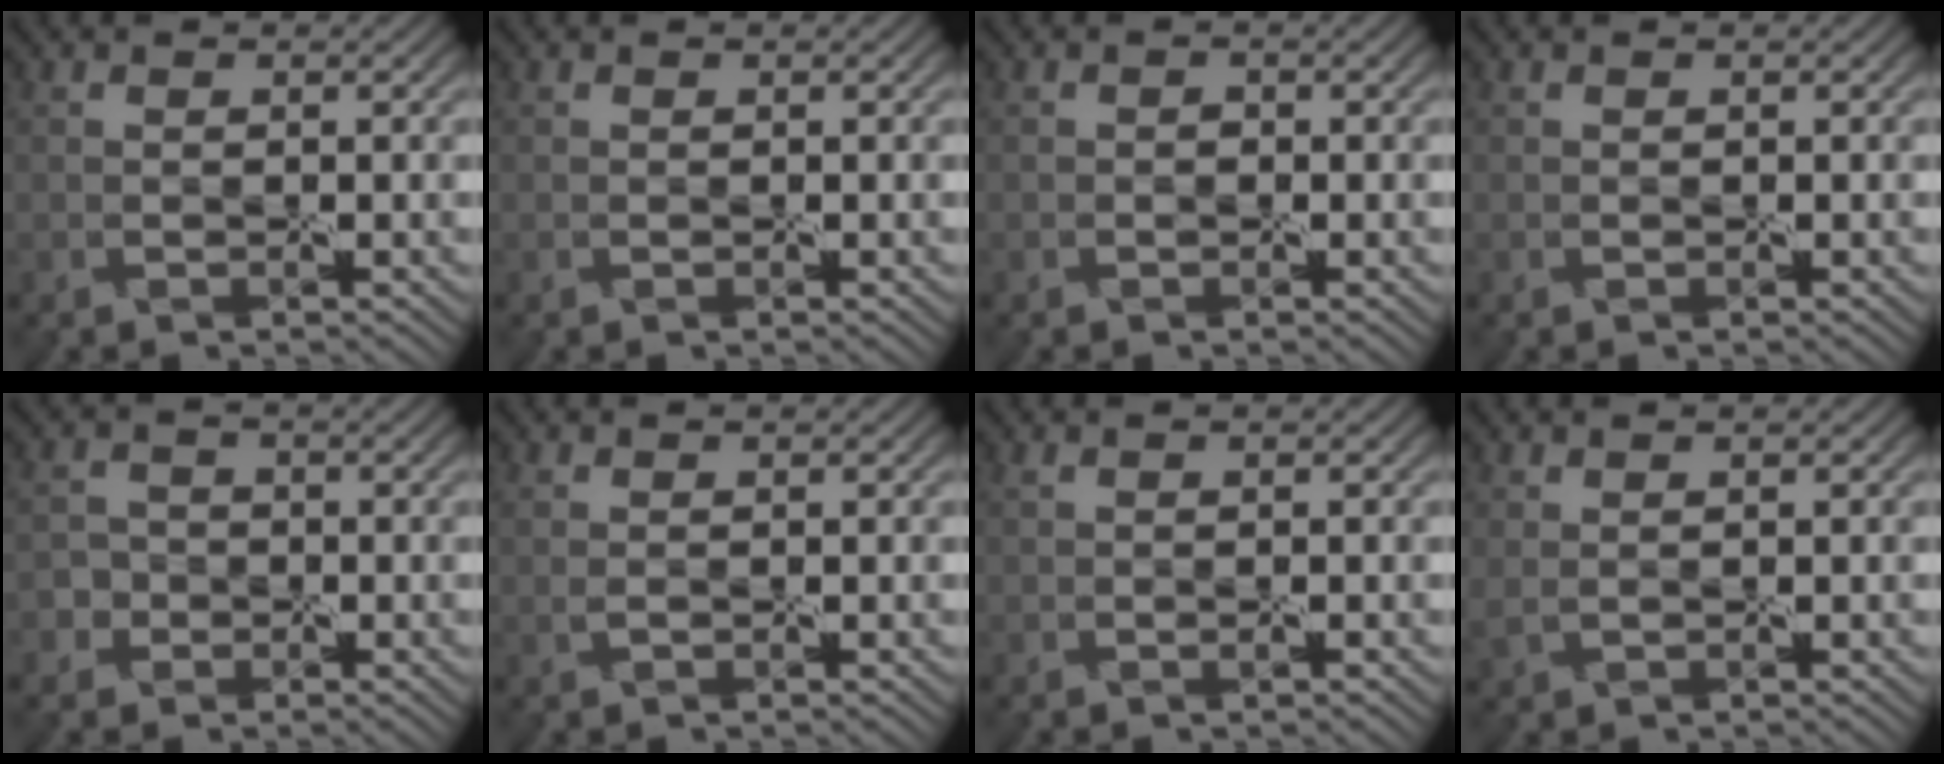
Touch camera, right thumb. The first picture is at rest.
{"total": 0.0}
{"total": 0.8, "force": [-0.4, 0.7, 0.2], "torque": [0.005, -0.003, -0.009]}
{"total": 0.0}
{"total": 2.3, "force": [-0.9, 1.9, -0.8], "torque": [0.036, 0.000, -0.029]}
{"total": 0.6, "force": [0.4, -0.4, 0.0], "torque": [-0.004, 0.006, 0.010]}
{"total": 0.0}
{"total": 1.5, "force": [0.7, 0.5, 1.3], "torque": [-0.029, 0.005, 0.015]}